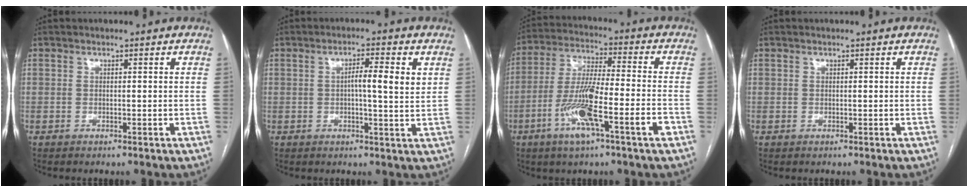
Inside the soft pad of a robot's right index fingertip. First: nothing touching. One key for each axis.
{"total": 5.4, "fx": 1.2, "fy": 0.5, "fz": 5.3, "tx": -0.083, "ty": 0.003, "tz": 0.016}
{"total": 12.7, "fx": -5.3, "fy": 0.6, "fz": 11.5, "tx": -0.223, "ty": -0.001, "tz": -0.097}
{"total": 0.0}